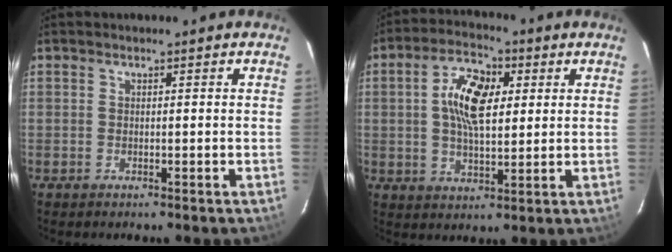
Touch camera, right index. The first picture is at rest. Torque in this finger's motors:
{"motor_torque": [0.46, -0.08, 0.64, 0.16]}